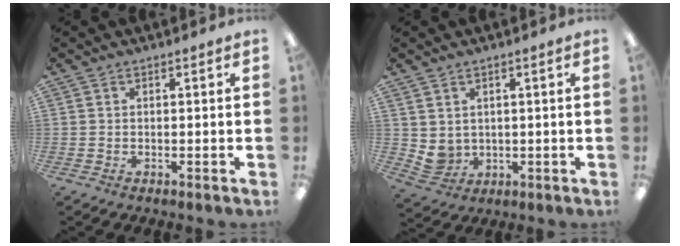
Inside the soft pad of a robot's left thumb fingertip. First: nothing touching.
{"total": 3.5, "force": [2.1, 2.8, 0.6], "torque": [-0.026, -0.012, 0.040]}